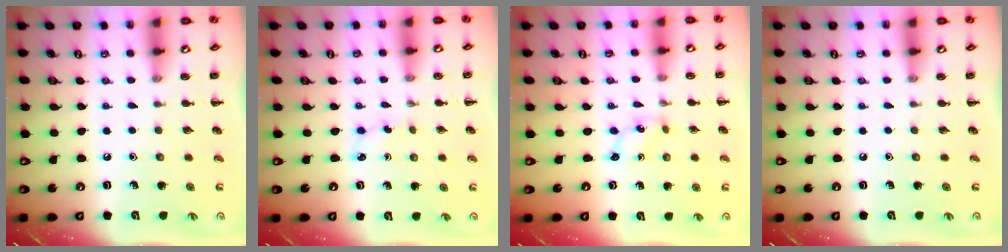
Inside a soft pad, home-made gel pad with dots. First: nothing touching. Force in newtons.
{"total": 2.6, "press": 2.5, "slide": 0.8}
{"total": 0.8, "press": 0.8, "slide": 0.3}
{"total": 0.0}